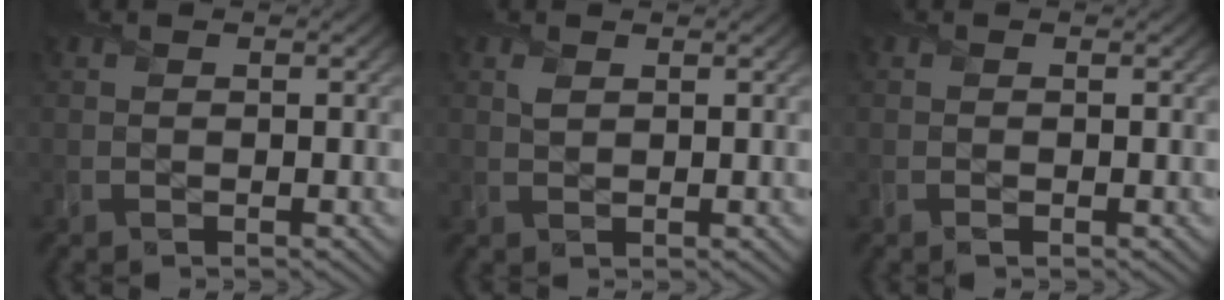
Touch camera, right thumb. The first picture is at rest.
{"total": 1.0, "force": [0.8, 0.5, 0.5], "torque": [-0.014, 0.002, 0.016]}
{"total": 0.0}